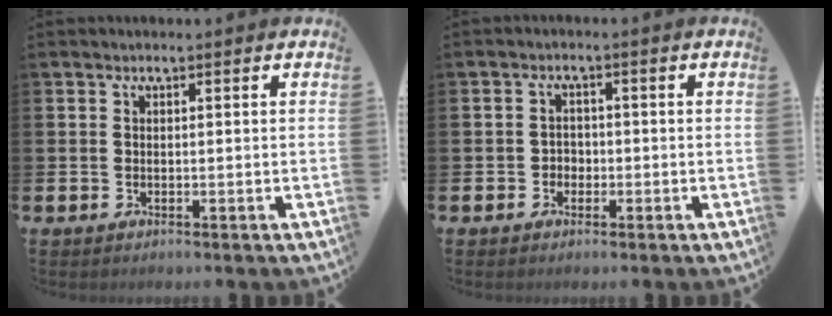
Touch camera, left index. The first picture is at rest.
{"total": 1.8, "force": [-0.8, 1.6, 0.4], "torque": [-0.009, 0.004, -0.020]}